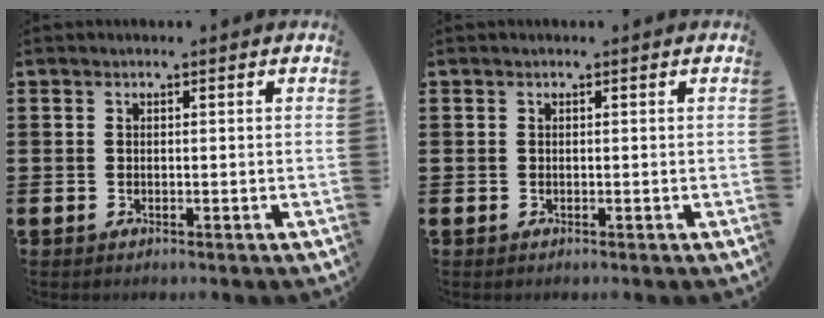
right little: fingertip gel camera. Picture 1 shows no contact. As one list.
[{"total": 0.0}]